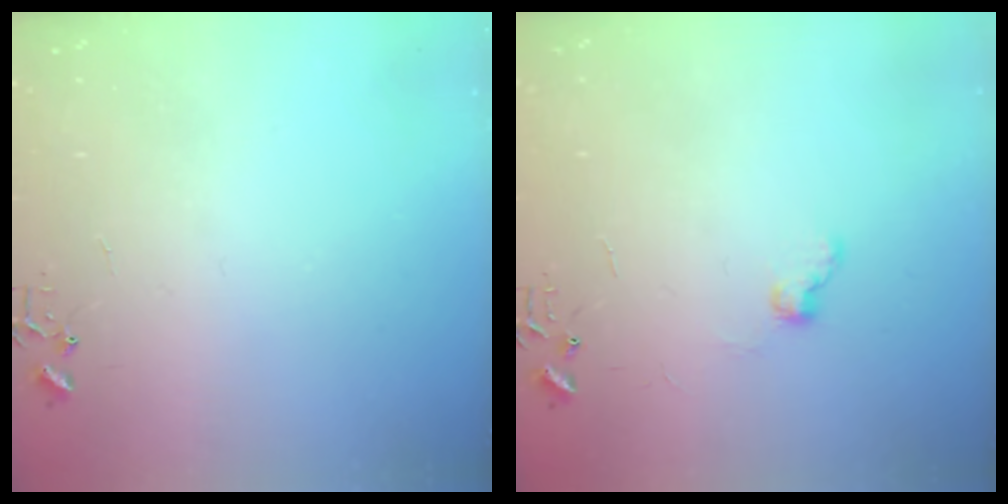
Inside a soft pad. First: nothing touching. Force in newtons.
{"total": 6.6, "press": 6.6, "slide": 0.7}